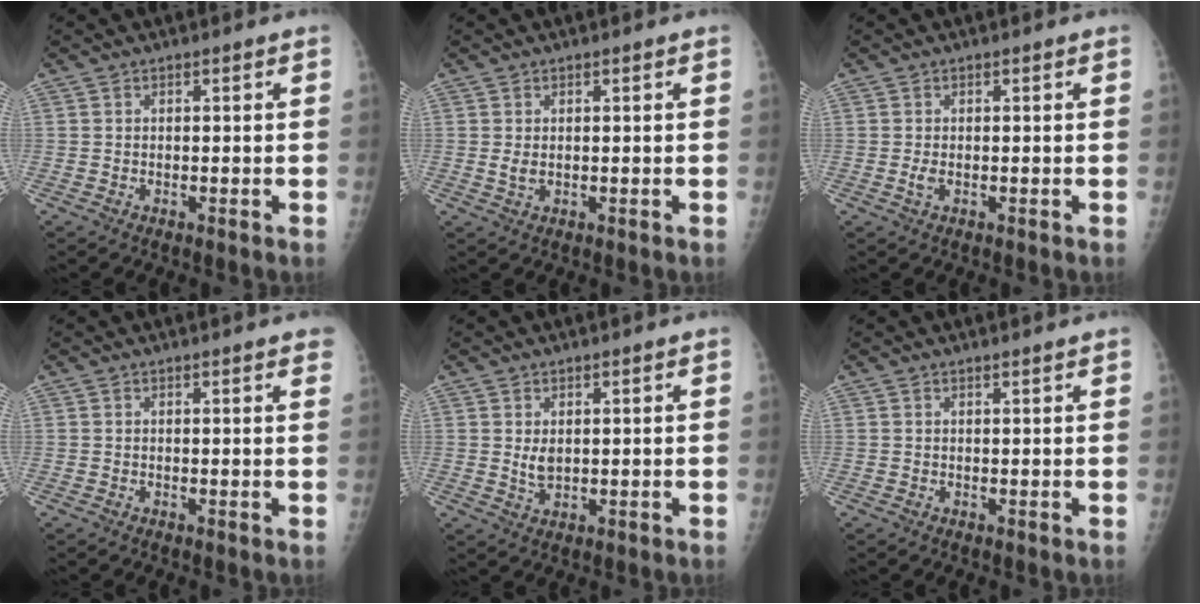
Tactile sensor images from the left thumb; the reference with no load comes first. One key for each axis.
{"total": 1.7, "fx": 0.3, "fy": 1.0, "fz": 1.4, "tx": -0.023, "ty": -0.001, "tz": 0.010}
{"total": 1.3, "fx": -0.1, "fy": 0.6, "fz": 1.1, "tx": -0.027, "ty": 0.001, "tz": -0.001}
{"total": 2.9, "fx": 2.2, "fy": 0.5, "fz": 1.8, "tx": -0.013, "ty": 0.000, "tz": 0.018}
{"total": 2.7, "fx": 0.7, "fy": 1.6, "fz": 2.1, "tx": -0.029, "ty": -0.009, "tz": 0.019}
{"total": 1.0, "fx": 0.9, "fy": -0.1, "fz": 0.5, "tx": -0.005, "ty": -0.001, "tz": 0.016}